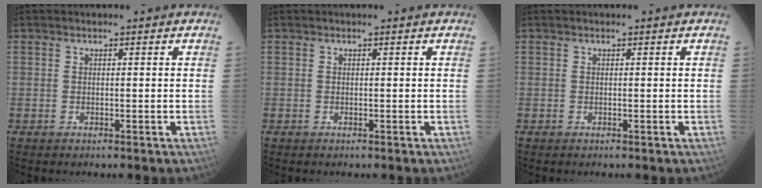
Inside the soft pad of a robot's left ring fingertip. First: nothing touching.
{"total": 0.0}
{"total": 0.0}